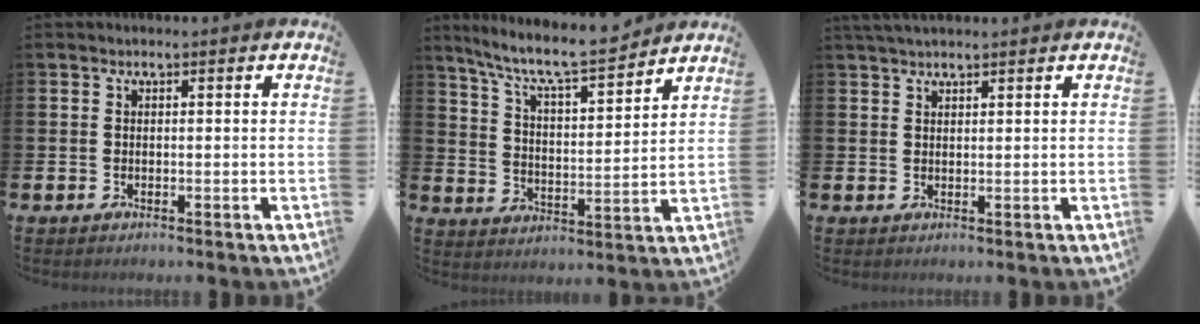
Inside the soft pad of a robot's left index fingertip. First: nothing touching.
{"total": 8.9, "force": [8.1, 1.1, 3.4], "torque": [-0.095, -0.053, 0.140]}
{"total": 2.2, "force": [2.0, 0.5, 0.8], "torque": [-0.018, 0.003, 0.036]}